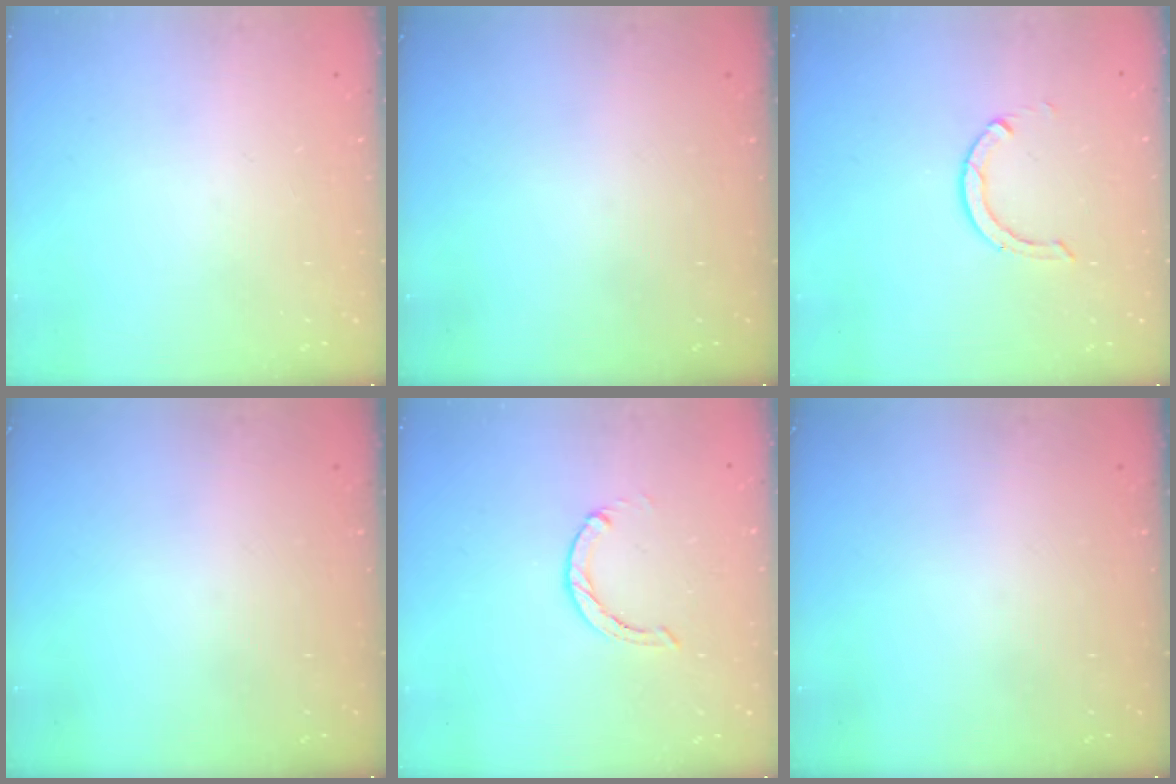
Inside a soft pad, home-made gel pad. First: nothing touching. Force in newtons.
{"total": 0.0}
{"total": 2.9, "press": 2.9, "slide": 0.4}
{"total": 0.0}
{"total": 0.0}
{"total": 0.0}